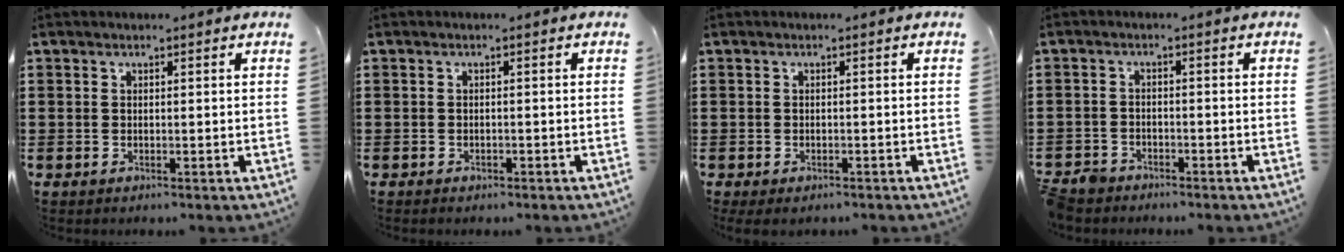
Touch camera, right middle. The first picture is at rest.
{"total": 0.6, "force": [-0.5, 0.3, 0.1], "torque": [-0.003, 0.002, -0.011]}
{"total": 0.6, "force": [-0.6, 0.3, 0.1], "torque": [-0.003, -0.001, -0.012]}
{"total": 2.3, "force": [-2.2, 0.8, 0.1], "torque": [-0.014, -0.001, -0.049]}